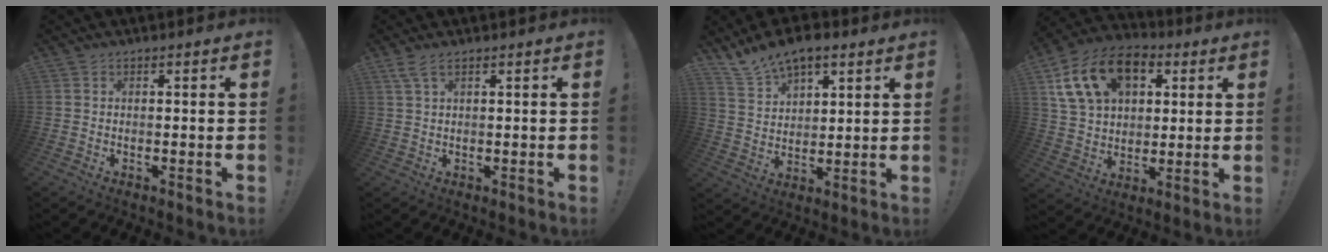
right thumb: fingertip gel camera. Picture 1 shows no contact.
{"total": 3.4, "force": [2.1, 0.9, 2.5], "torque": [-0.046, -0.006, 0.038]}
{"total": 9.8, "force": [7.9, 4.7, 3.4], "torque": [-0.064, -0.053, 0.151]}
{"total": 19.0, "force": [8.2, 13.0, 11.2], "torque": [-0.188, -0.023, 0.154]}